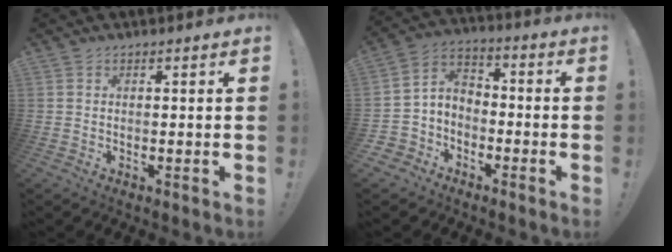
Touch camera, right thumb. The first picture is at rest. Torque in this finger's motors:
{"motor_torque": [0.03, 0.02, 0.31, -0.21, 0.00]}